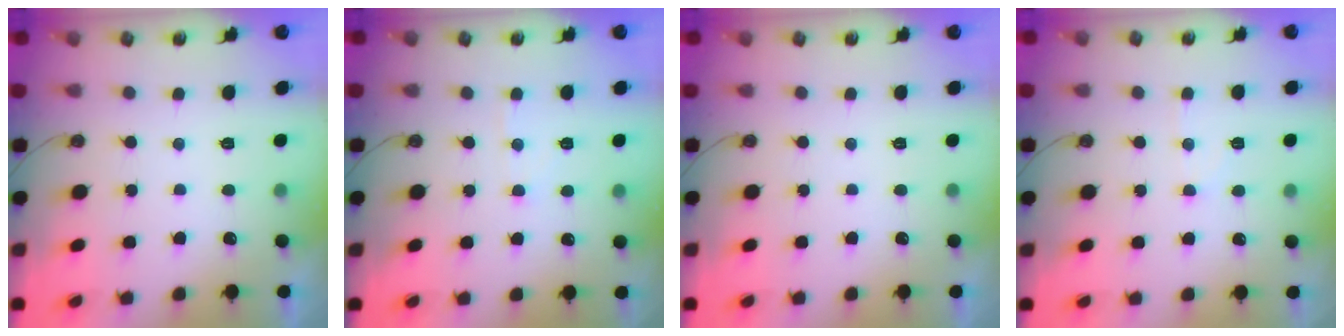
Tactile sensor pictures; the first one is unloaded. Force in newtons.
{"total": 4.5, "press": 4.4, "slide": 0.7}
{"total": 0.0}
{"total": 6.6, "press": 6.5, "slide": 0.6}